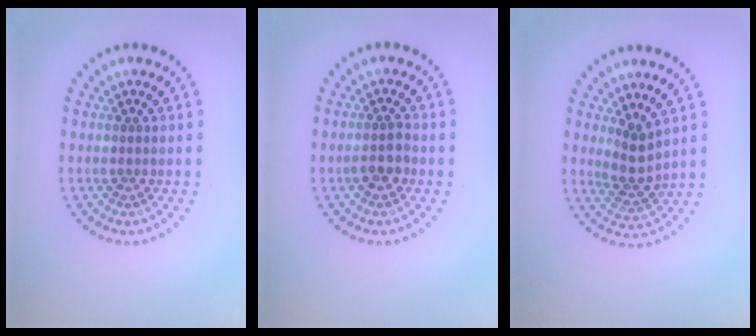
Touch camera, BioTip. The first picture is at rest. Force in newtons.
{"total": 1.8, "press": 1.7, "slide": 0.6}
{"total": 2.4, "press": 2.1, "slide": 1.2}